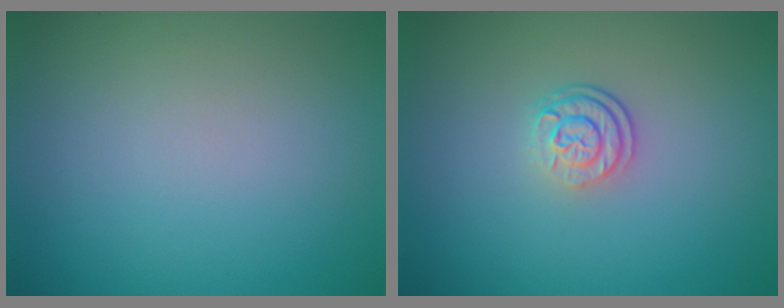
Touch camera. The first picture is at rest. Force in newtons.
{"total": 2.5, "press": 1.9, "slide": 1.6}